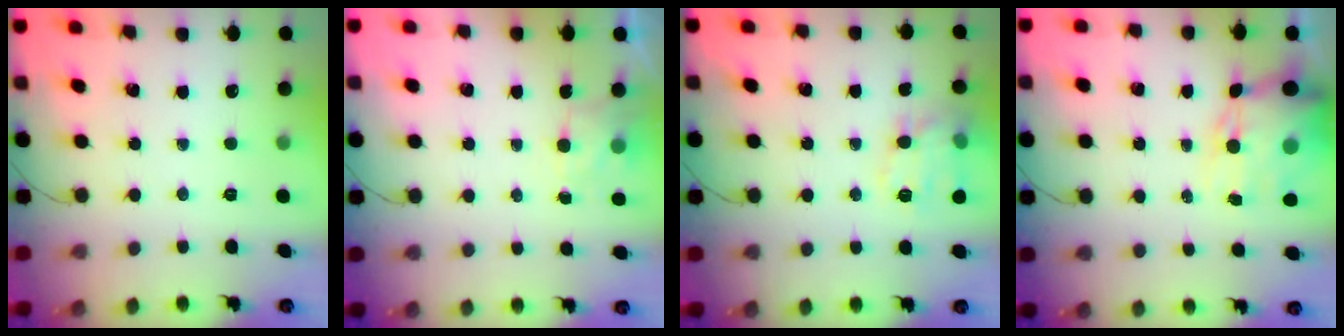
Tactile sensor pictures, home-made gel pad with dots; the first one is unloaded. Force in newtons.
{"total": 2.5, "press": 2.1, "slide": 1.4}
{"total": 12.7, "press": 12.7, "slide": 0.5}
{"total": 12.7, "press": 12.4, "slide": 2.8}